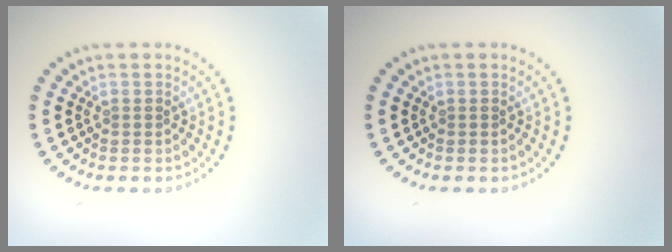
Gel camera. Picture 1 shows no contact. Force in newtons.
{"total": 0.0}